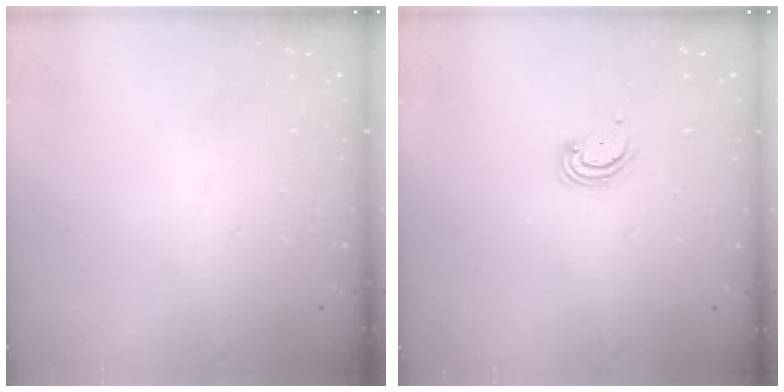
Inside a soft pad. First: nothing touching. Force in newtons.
{"total": 2.9, "press": 2.9, "slide": 0.3}